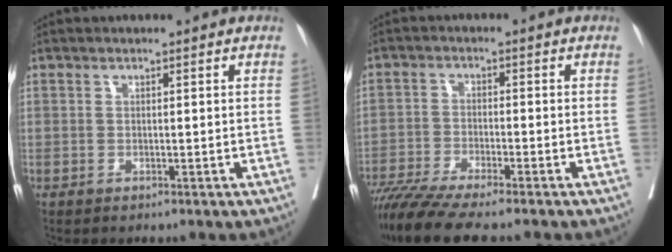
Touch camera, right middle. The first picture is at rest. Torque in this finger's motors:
{"motor_torque": [1.10, -1.03, 0.34, 0.07]}